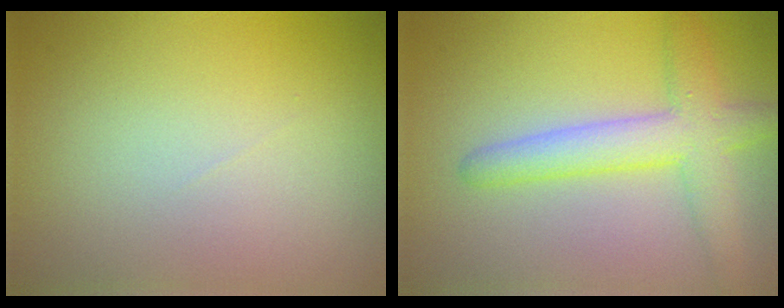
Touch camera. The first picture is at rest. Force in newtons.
{"total": 4.9, "press": 4.9, "slide": 0.4}